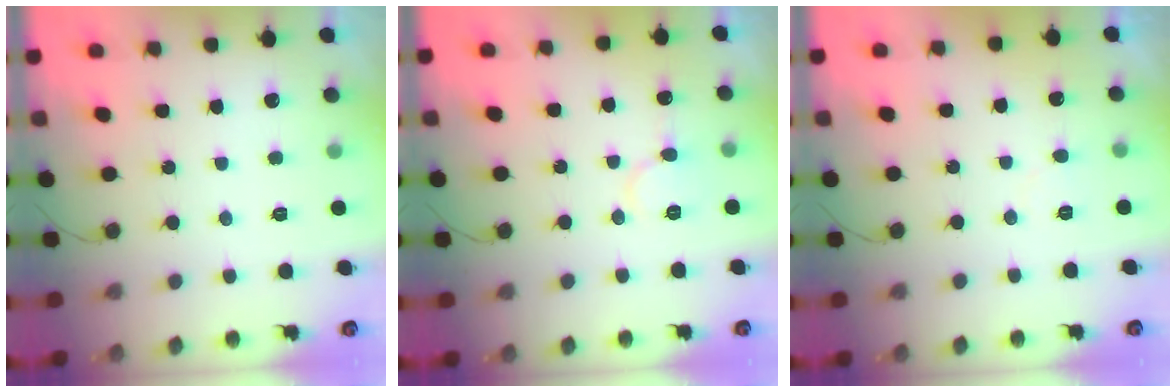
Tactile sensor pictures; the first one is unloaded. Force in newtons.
{"total": 6.4, "press": 6.4, "slide": 0.6}
{"total": 3.2, "press": 3.2, "slide": 0.3}